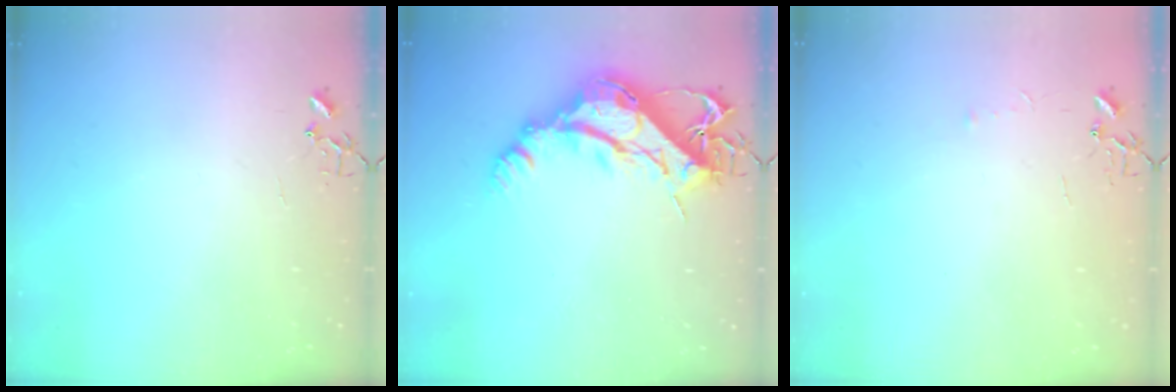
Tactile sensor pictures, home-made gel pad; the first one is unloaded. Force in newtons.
{"total": 16.0, "press": 15.9, "slide": 1.8}
{"total": 3.2, "press": 3.1, "slide": 0.5}